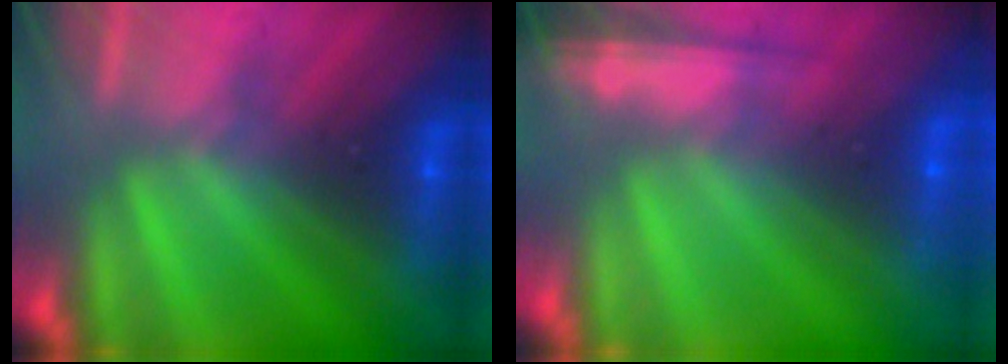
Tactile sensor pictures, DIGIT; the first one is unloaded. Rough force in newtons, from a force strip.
{"total": 7.2}